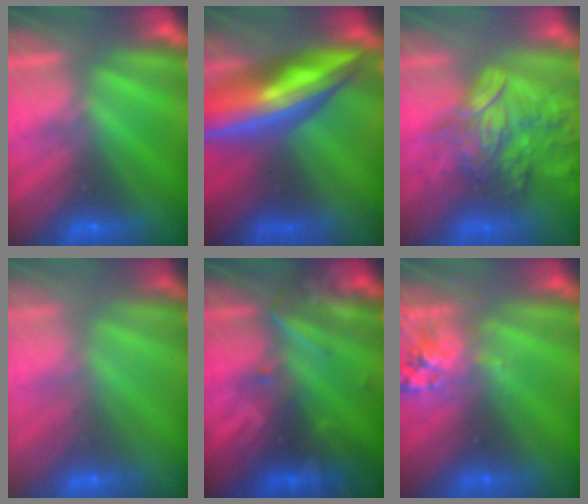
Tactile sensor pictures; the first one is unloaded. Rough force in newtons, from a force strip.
{"total": 6.9}
{"total": 8.8}
{"total": 2.9}
{"total": 2.7}
{"total": 2.8}